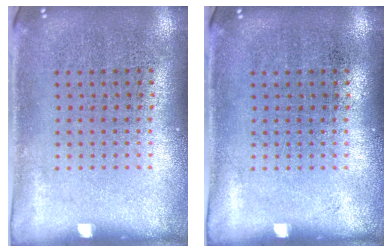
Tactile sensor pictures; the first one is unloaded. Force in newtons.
{"total": 0.0}